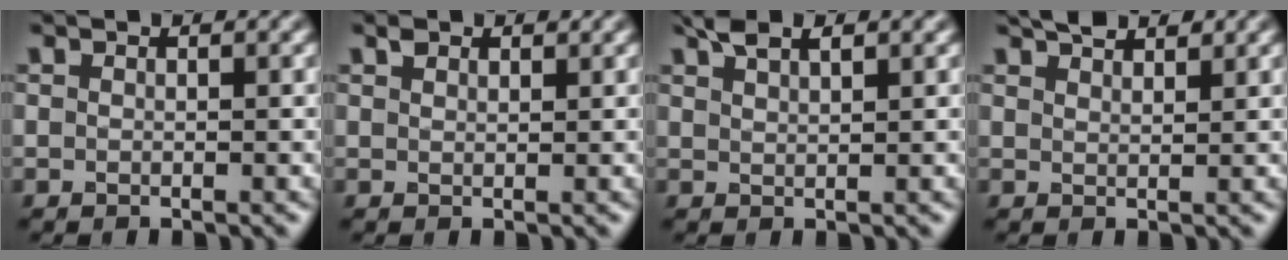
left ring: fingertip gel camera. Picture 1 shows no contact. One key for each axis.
{"total": 1.1, "fx": 0.9, "fy": 0.5, "fz": 0.4, "tx": -0.008, "ty": 0.003, "tz": 0.017}
{"total": 2.7, "fx": 1.9, "fy": 0.7, "fz": 1.8, "tx": -0.027, "ty": 0.007, "tz": 0.036}
{"total": 2.6, "fx": 2.3, "fy": 0.6, "fz": 1.0, "tx": -0.012, "ty": 0.007, "tz": 0.040}